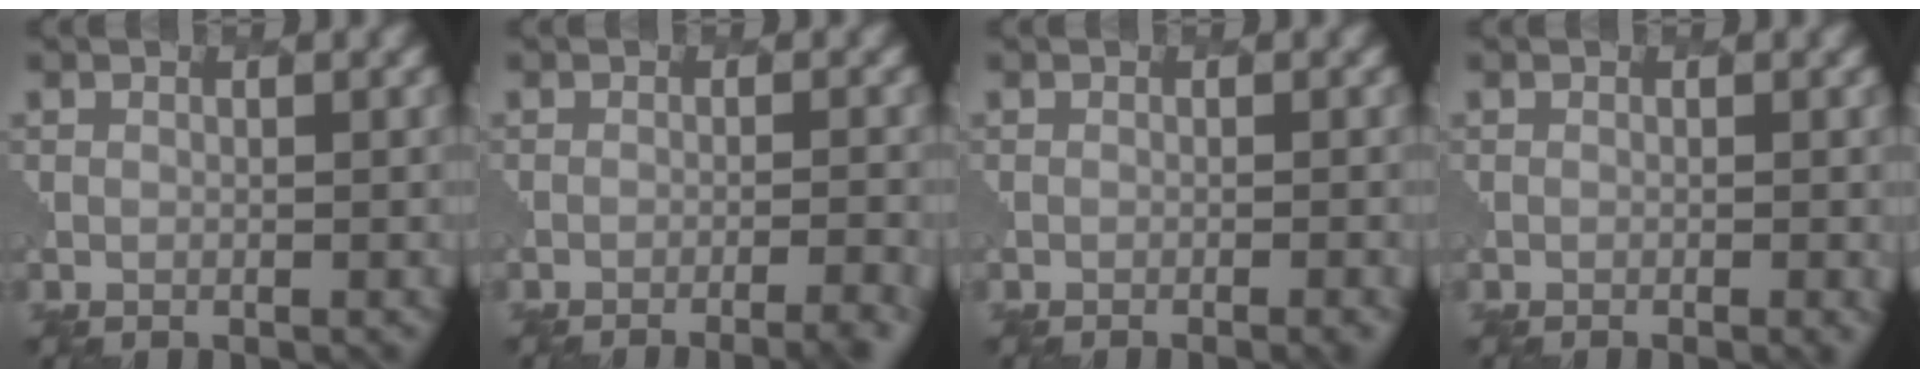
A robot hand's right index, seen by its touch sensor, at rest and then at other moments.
{"total": 5.0, "force": [-3.5, 1.5, 3.2], "torque": [-0.023, 0.006, -0.038]}
{"total": 2.1, "force": [-1.0, 0.7, 1.8], "torque": [-0.006, 0.011, -0.010]}
{"total": 1.7, "force": [-0.4, 0.6, 1.5], "torque": [-0.010, 0.001, -0.001]}